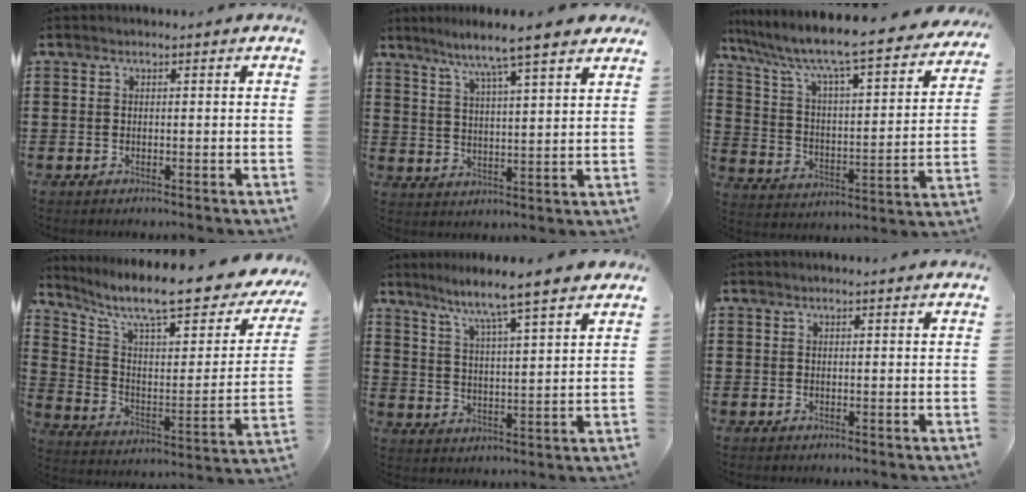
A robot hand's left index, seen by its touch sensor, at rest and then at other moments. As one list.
[{"total": 6.6, "force": [5.7, -0.4, 3.3], "torque": [-0.087, -0.029, 0.093]}, {"total": 7.8, "force": [6.5, 0.1, 4.3], "torque": [-0.114, -0.060, 0.099]}, {"total": 11.4, "force": [9.0, 1.4, 6.9], "torque": [-0.146, -0.069, 0.143]}, {"total": 6.0, "force": [5.2, -0.8, 2.8], "torque": [-0.078, -0.041, 0.081]}, {"total": 0.8, "force": [0.7, 0.0, 0.5], "torque": [-0.010, -0.001, 0.013]}]